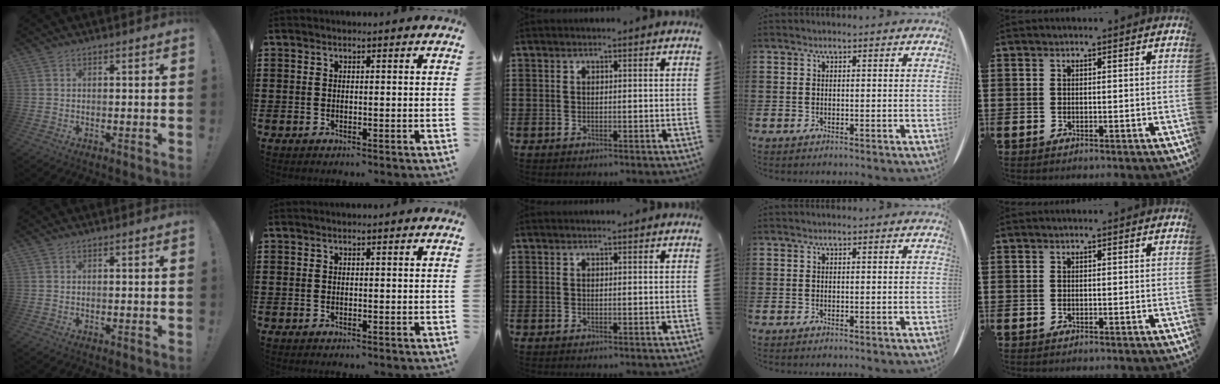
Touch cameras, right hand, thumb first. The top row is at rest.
{}